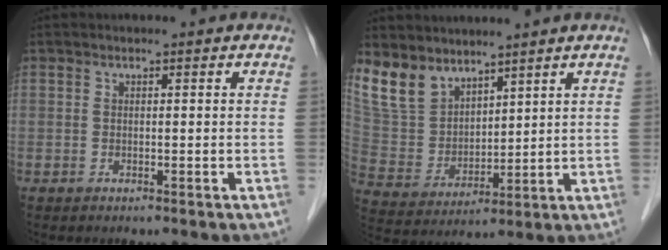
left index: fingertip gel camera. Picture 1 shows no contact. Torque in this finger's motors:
{"motor_torque": [0.80, -0.66, 0.04, -0.06]}